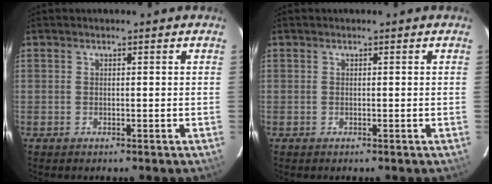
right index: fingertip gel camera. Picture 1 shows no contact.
{"total": 0.0}